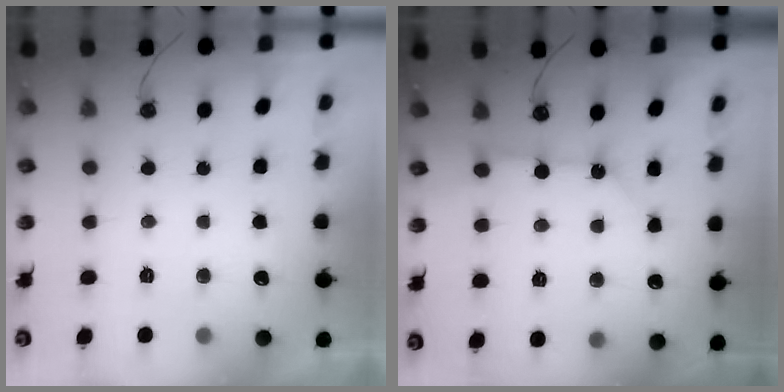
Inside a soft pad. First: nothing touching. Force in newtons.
{"total": 3.9, "press": 3.9, "slide": 0.4}